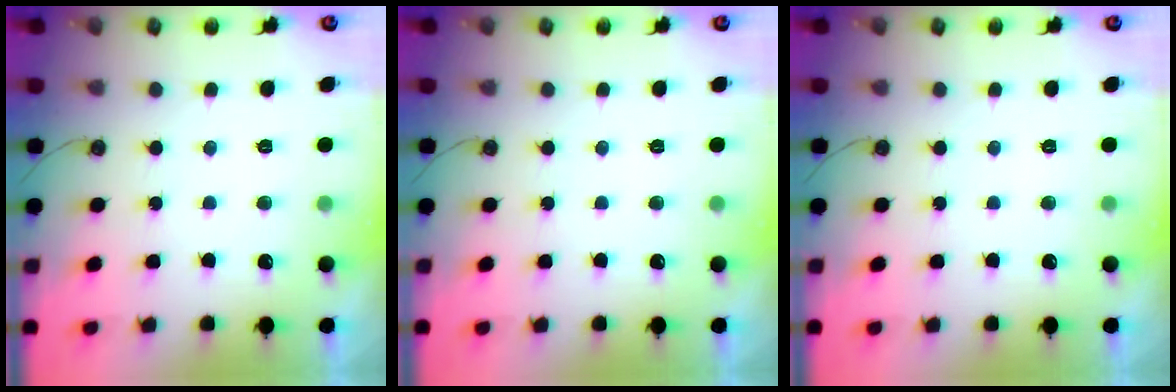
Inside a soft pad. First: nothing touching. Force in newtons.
{"total": 0.0}
{"total": 0.0}